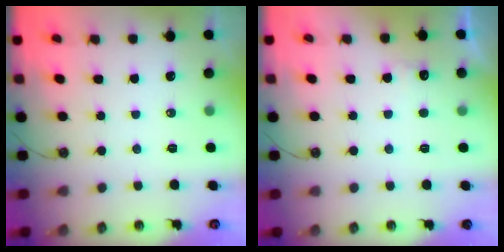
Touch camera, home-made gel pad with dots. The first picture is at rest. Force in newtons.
{"total": 6.3, "press": 6.2, "slide": 1.3}